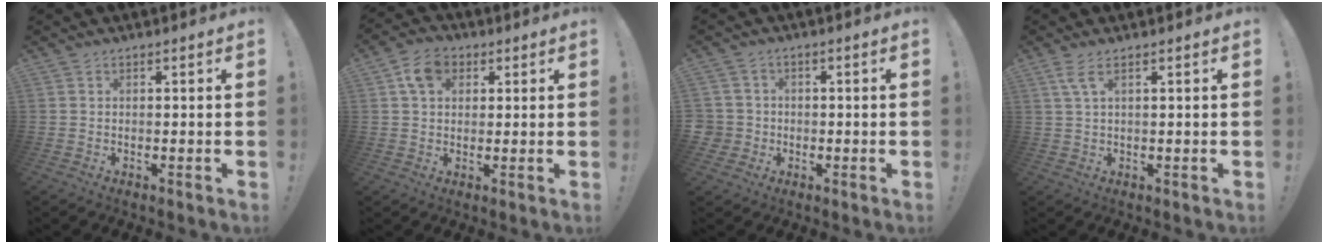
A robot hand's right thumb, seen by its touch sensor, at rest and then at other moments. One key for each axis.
{"total": 7.8, "fx": 2.9, "fy": 5.6, "fz": 4.5, "tx": -0.074, "ty": 0.005, "tz": 0.057}
{"total": 4.2, "fx": -0.3, "fy": 4.1, "fz": 1.0, "tx": -0.033, "ty": 0.008, "tz": -0.003}
{"total": 3.5, "fx": 1.6, "fy": 0.9, "fz": 3.0, "tx": -0.069, "ty": 0.003, "tz": 0.030}